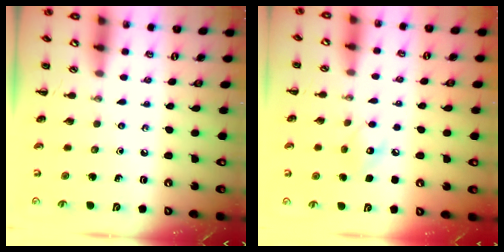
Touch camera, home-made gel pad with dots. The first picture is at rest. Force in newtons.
{"total": 6.8, "press": 6.7, "slide": 1.1}